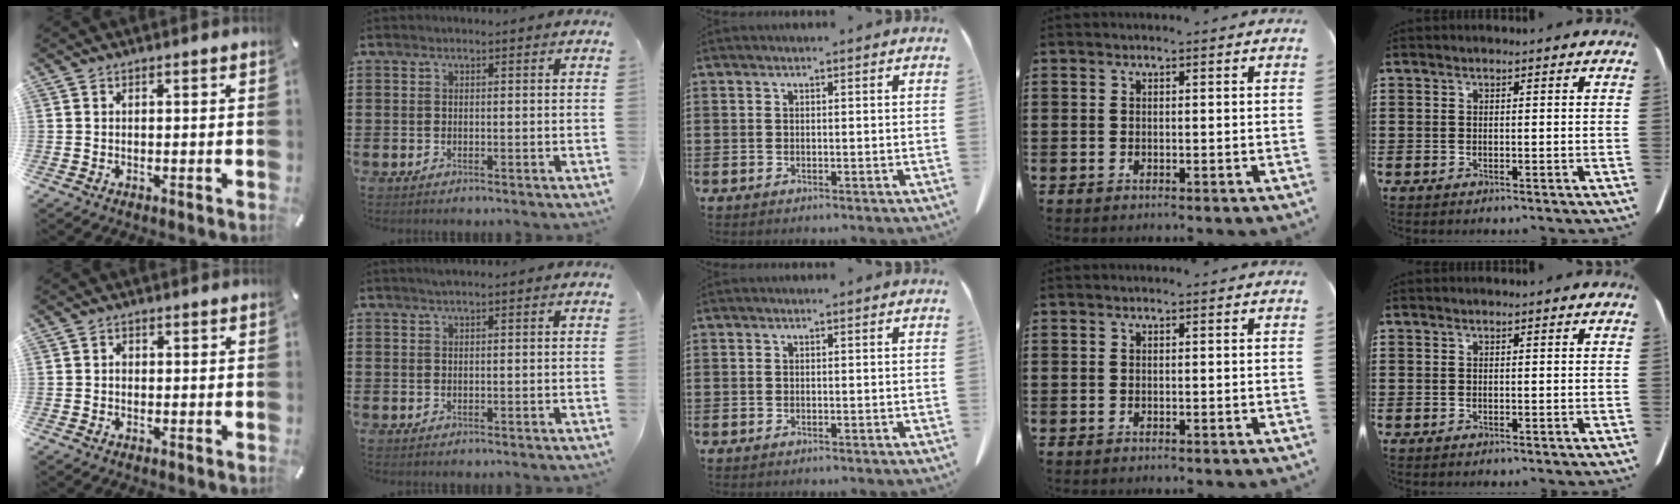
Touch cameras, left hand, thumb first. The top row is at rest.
{"thumb": {"total": 1.1, "force": [-0.2, 0.9, 0.5], "torque": [-0.009, 0.005, -0.005]}, "index": {"total": 0.9, "force": [0.7, 0.0, 0.6], "torque": [-0.011, 0.001, 0.013]}}